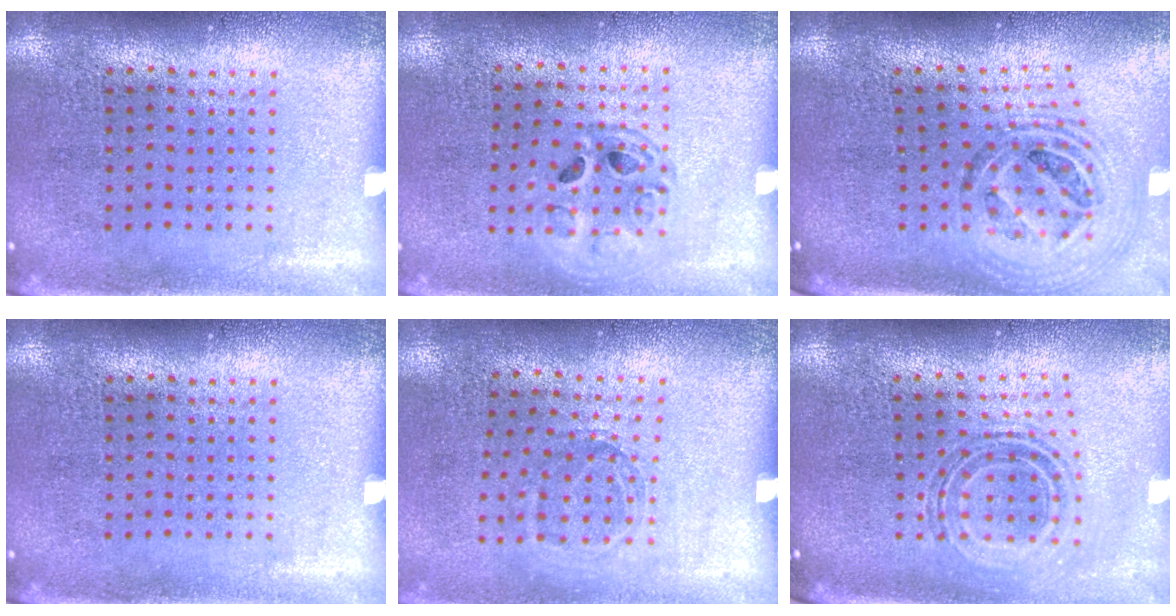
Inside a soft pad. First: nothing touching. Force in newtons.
{"total": 1.3, "press": 1.3, "slide": 0.4}
{"total": 1.6, "press": 1.4, "slide": 0.8}
{"total": 0.0}
{"total": 1.1, "press": 0.9, "slide": 0.6}
{"total": 0.7, "press": 0.7, "slide": 0.2}